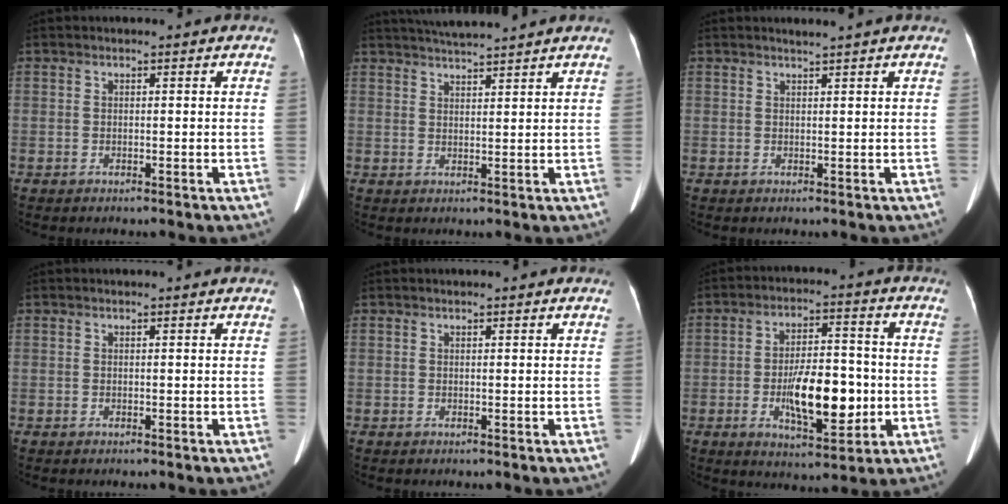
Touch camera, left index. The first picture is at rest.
{"total": 6.4, "force": [5.9, -1.0, 2.2], "torque": [-0.039, 0.018, 0.093]}
{"total": 1.2, "force": [1.0, -0.4, 0.4], "torque": [-0.010, -0.001, 0.022]}
{"total": 0.7, "force": [0.6, 0.0, 0.2], "torque": [-0.003, 0.002, 0.007]}
{"total": 1.0, "force": [0.8, 0.1, 0.5], "torque": [-0.007, 0.010, 0.012]}
{"total": 11.6, "force": [-2.4, 4.2, 10.5], "torque": [-0.182, 0.002, -0.034]}